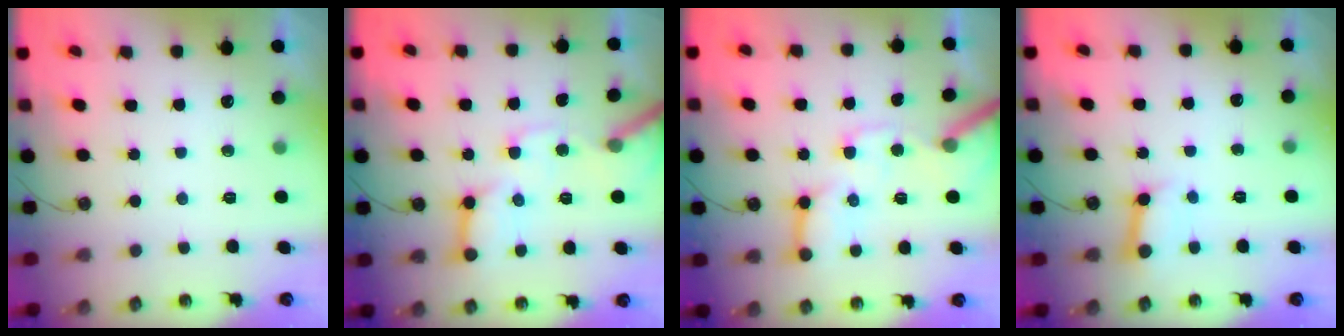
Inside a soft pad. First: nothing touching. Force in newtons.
{"total": 13.8, "press": 13.7, "slide": 1.3}
{"total": 15.6, "press": 15.5, "slide": 2.2}
{"total": 5.6, "press": 5.6, "slide": 0.8}